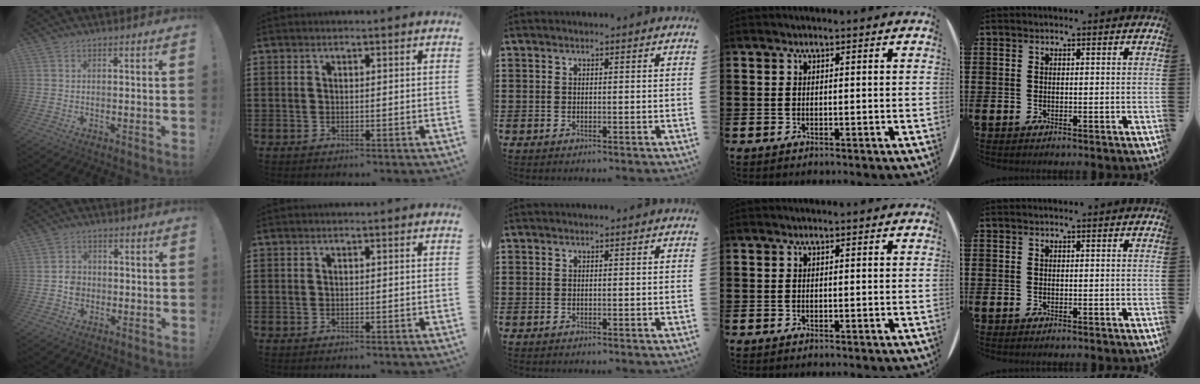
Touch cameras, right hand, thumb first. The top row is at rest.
{"thumb": {"total": 4.9, "force": [-1.1, 4.3, 2.1], "torque": [-0.027, 0.014, -0.017]}}